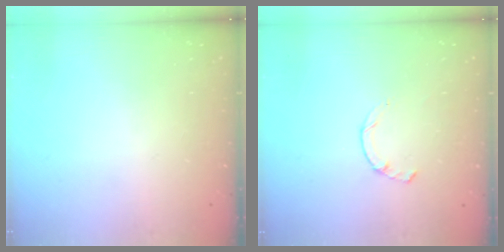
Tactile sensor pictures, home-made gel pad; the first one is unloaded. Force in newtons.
{"total": 1.7, "press": 1.6, "slide": 0.4}